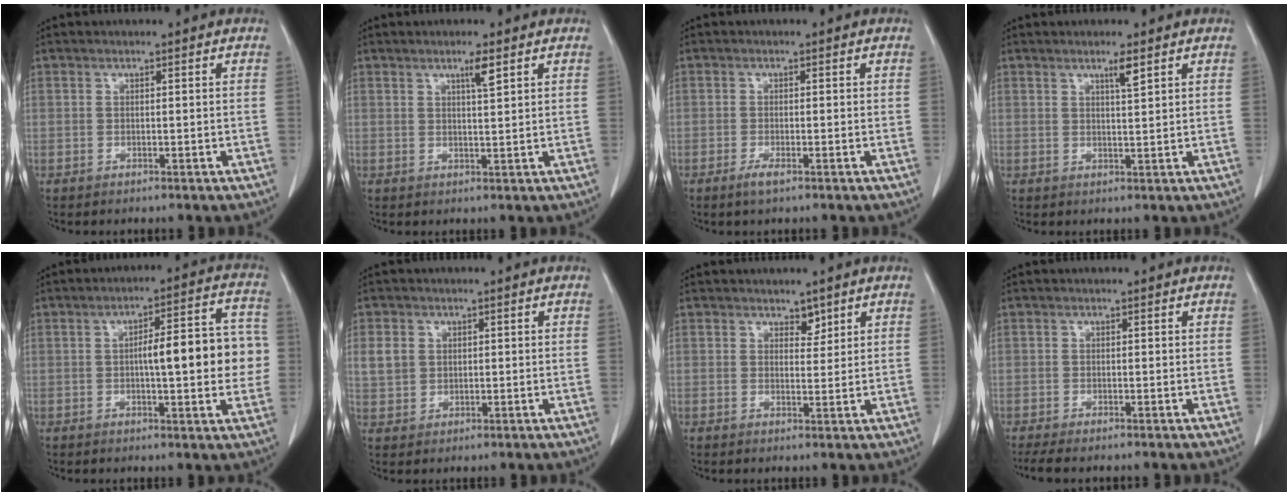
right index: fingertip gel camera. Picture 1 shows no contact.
{"total": 2.5, "force": [1.5, -0.1, 2.0], "torque": [-0.039, -0.003, 0.027]}
{"total": 1.8, "force": [-1.1, 0.3, 1.4], "torque": [-0.029, -0.003, -0.020]}
{"total": 2.2, "force": [1.4, -0.2, 1.7], "torque": [-0.034, -0.004, 0.026]}
{"total": 12.0, "force": [-0.2, 2.9, 11.6], "torque": [-0.152, 0.032, 0.000]}
{"total": 5.2, "force": [1.1, 4.5, 2.3], "torque": [-0.054, 0.009, 0.029]}
{"total": 1.9, "force": [1.5, 1.0, 0.7], "torque": [-0.007, -0.003, 0.023]}
{"total": 2.6, "force": [-2.0, 0.2, 1.5], "torque": [-0.028, -0.009, -0.036]}